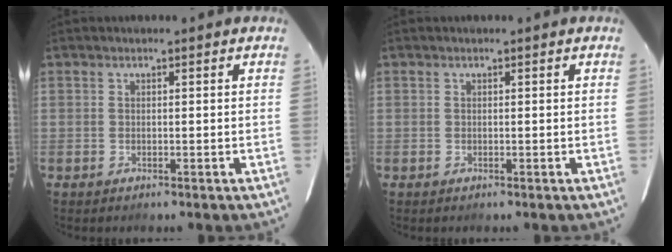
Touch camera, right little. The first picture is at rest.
{"total": 0.0}